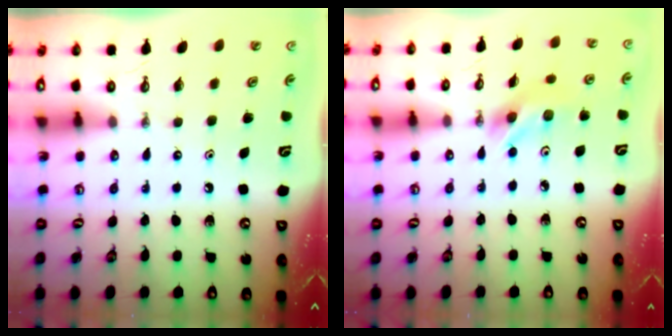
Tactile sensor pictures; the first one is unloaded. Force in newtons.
{"total": 7.0, "press": 7.0, "slide": 0.2}